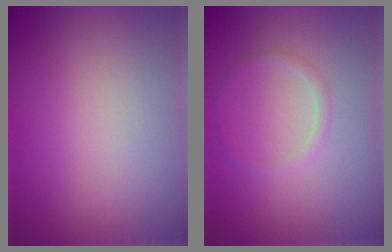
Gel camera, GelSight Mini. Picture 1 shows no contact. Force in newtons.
{"total": 1.0, "press": 1.0, "slide": 0.1}